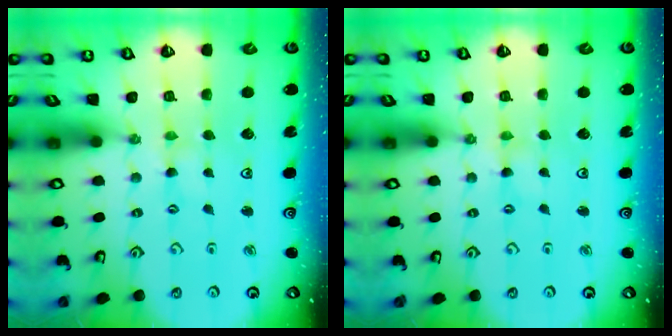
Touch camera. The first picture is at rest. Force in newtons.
{"total": 0.0}